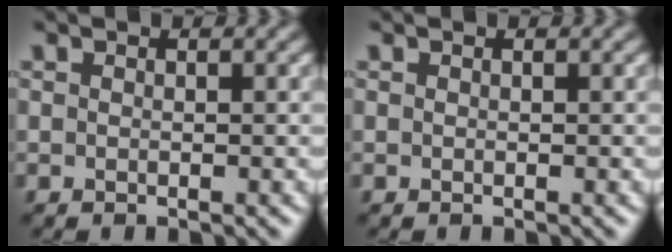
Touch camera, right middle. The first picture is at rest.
{"total": 0.0}